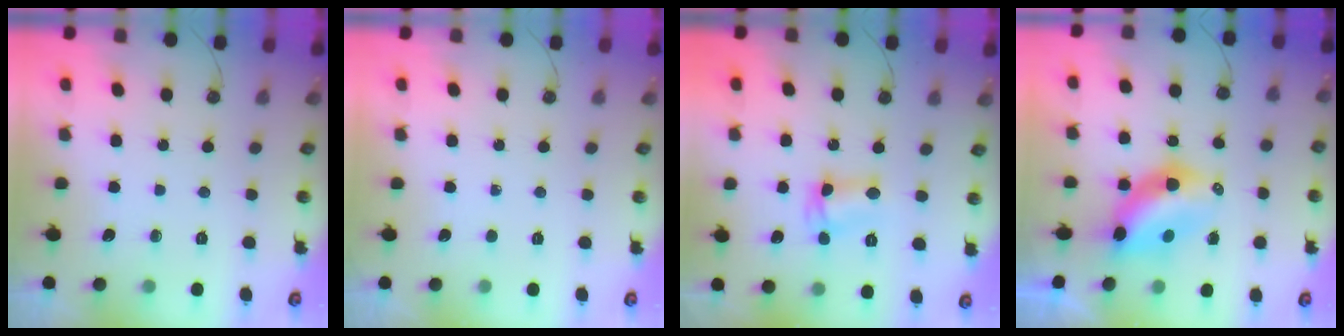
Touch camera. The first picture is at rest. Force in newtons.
{"total": 0.0}
{"total": 6.4, "press": 6.3, "slide": 1.3}
{"total": 6.9, "press": 6.9, "slide": 0.6}